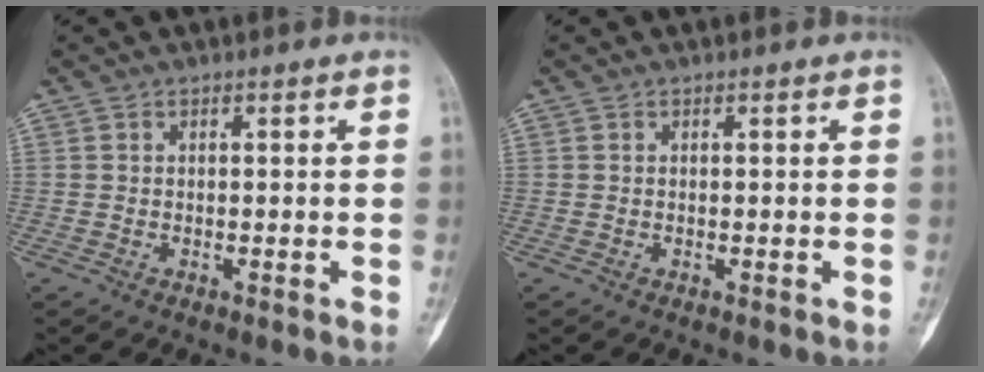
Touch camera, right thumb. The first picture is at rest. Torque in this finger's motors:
{"motor_torque": [0.00, 0.00, 0.01, 0.01, 0.08]}